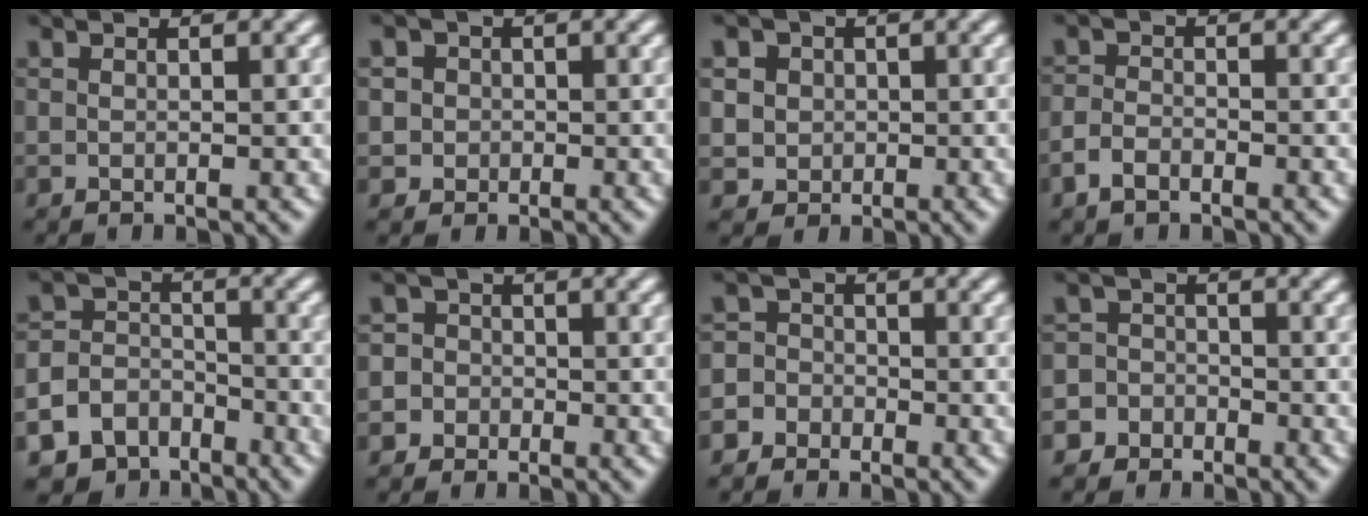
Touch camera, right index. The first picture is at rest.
{"total": 4.2, "force": [-0.3, 4.0, 1.2], "torque": [-0.029, -0.010, -0.007]}
{"total": 5.8, "force": [0.4, 5.4, 2.2], "torque": [-0.051, -0.018, 0.009]}
{"total": 1.6, "force": [-1.6, 0.0, 0.4], "torque": [-0.002, -0.006, -0.026]}
{"total": 9.7, "force": [-5.3, 7.6, 2.6], "torque": [-0.045, -0.036, -0.093]}
{"total": 3.8, "force": [-1.4, 3.5, 0.3], "torque": [-0.005, -0.008, -0.033]}
{"total": 4.6, "force": [-2.1, 4.0, 0.5], "torque": [-0.003, -0.014, -0.043]}
{"total": 4.6, "force": [-2.7, 3.8, 0.3], "torque": [-0.002, -0.013, -0.051]}